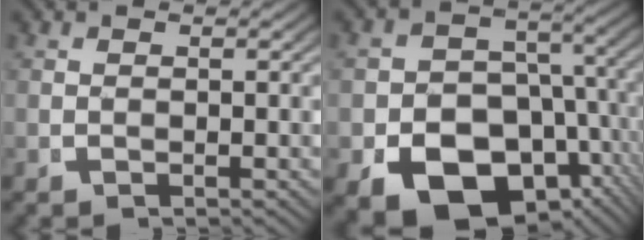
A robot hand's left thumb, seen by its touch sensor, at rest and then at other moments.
{"total": 15.3, "force": [-5.7, 11.4, 8.3], "torque": [-0.165, -0.067, -0.075]}